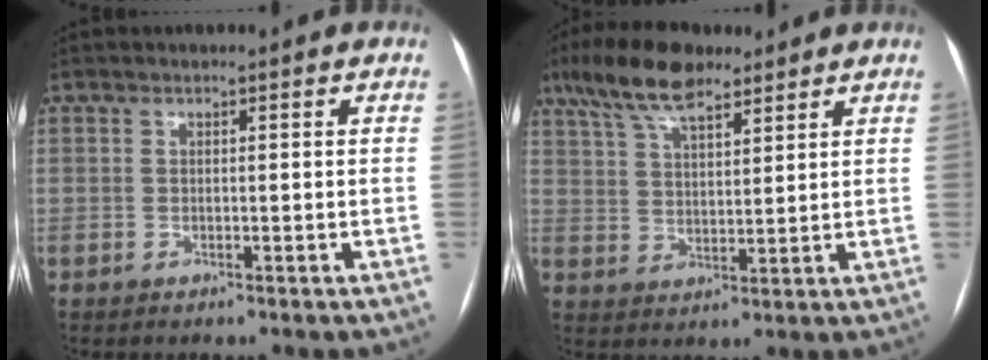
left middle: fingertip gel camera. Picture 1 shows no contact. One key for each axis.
{"total": 10.7, "fx": 7.8, "fy": 3.4, "fz": 6.6, "tx": -0.129, "ty": 0.024, "tz": 0.141}